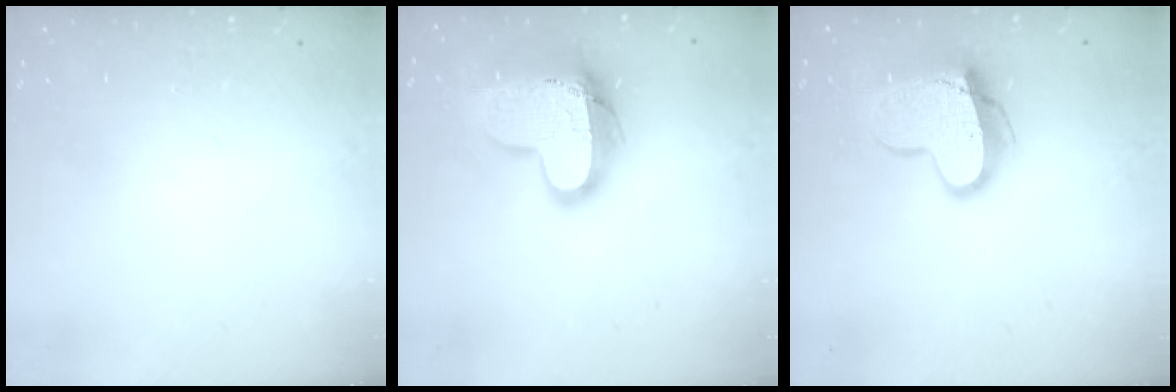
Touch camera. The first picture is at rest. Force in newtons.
{"total": 16.9, "press": 16.8, "slide": 1.3}
{"total": 14.0, "press": 14.0, "slide": 0.6}